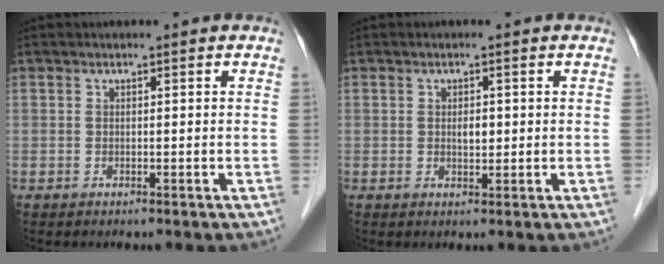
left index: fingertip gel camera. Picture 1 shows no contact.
{"total": 1.7, "force": [0.2, 0.9, 1.5], "torque": [-0.025, 0.000, 0.005]}